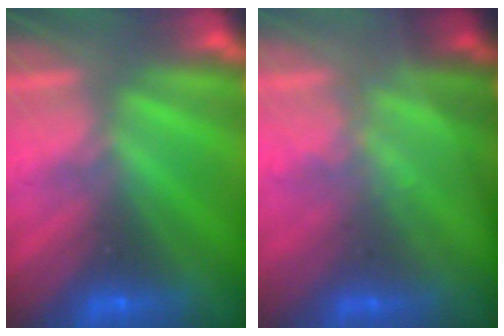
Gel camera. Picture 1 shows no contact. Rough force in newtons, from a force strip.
{"total": 1.4}